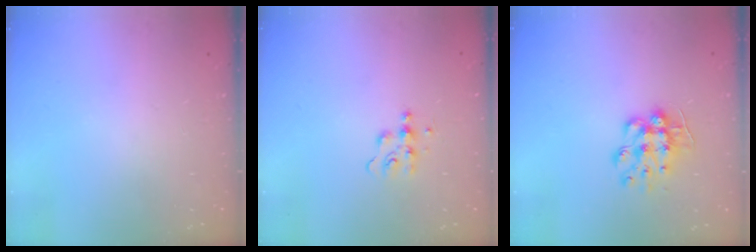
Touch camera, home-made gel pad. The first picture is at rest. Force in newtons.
{"total": 7.2, "press": 7.2, "slide": 0.8}
{"total": 9.9, "press": 9.9, "slide": 0.3}